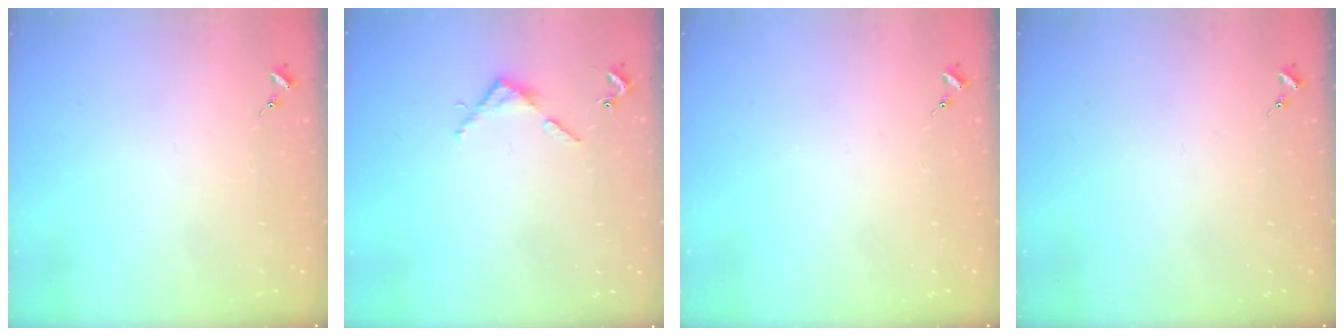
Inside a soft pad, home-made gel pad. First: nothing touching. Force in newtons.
{"total": 4.0, "press": 4.0, "slide": 0.3}
{"total": 0.0}
{"total": 0.0}